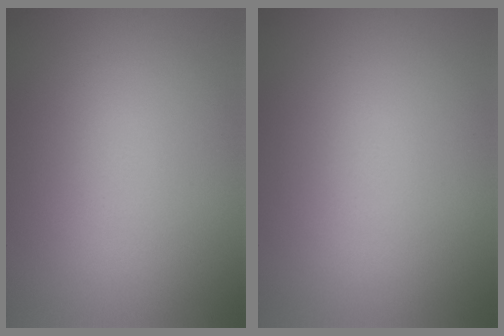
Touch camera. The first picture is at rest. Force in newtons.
{"total": 0.0}